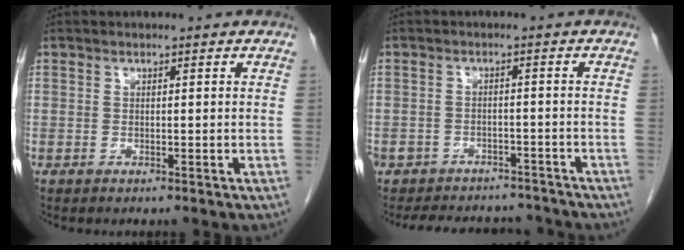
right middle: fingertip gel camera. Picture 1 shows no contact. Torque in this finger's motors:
{"motor_torque": [0.73, -0.64, 0.16, 0.07]}